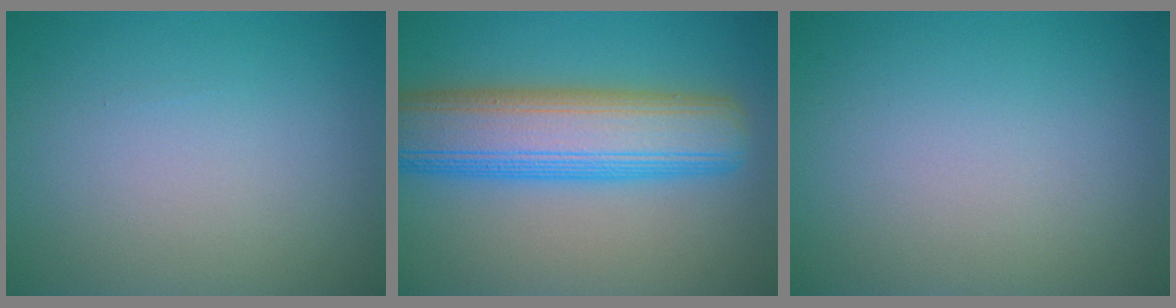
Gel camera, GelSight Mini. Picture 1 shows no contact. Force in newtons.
{"total": 10.0, "press": 10.0, "slide": 0.3}
{"total": 0.0}